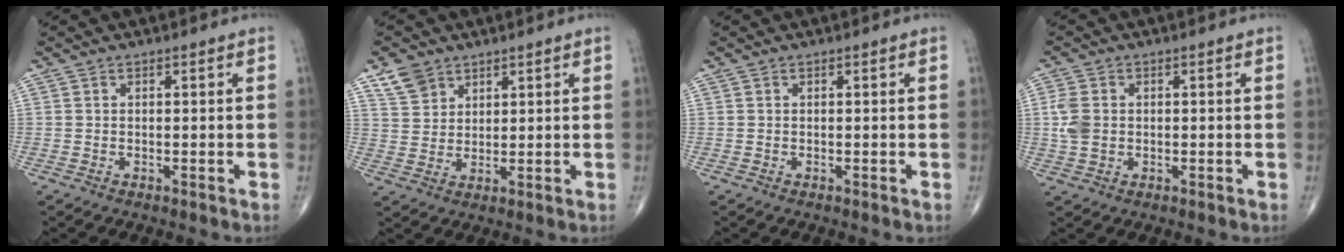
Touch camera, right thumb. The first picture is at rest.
{"total": 5.5, "force": [3.7, 3.7, 1.7], "torque": [-0.018, -0.016, 0.077]}
{"total": 0.0}
{"total": 4.6, "force": [0.2, 3.4, 3.1], "torque": [-0.073, 0.004, 0.004]}